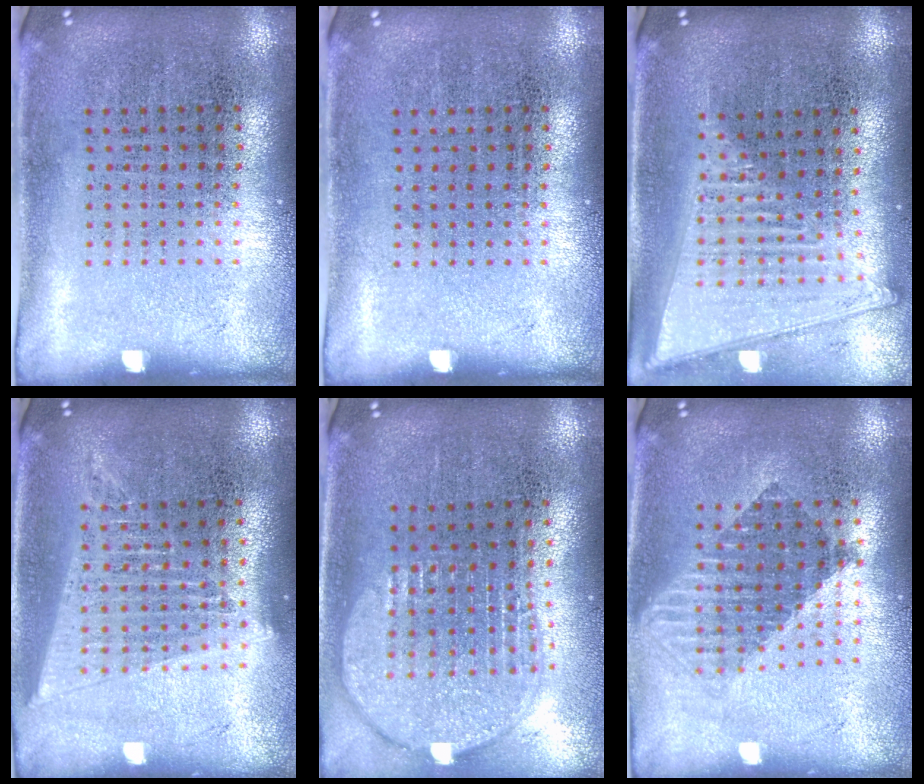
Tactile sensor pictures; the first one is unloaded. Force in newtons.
{"total": 0.0}
{"total": 1.9, "press": 1.7, "slide": 0.9}
{"total": 1.8, "press": 1.6, "slide": 0.9}
{"total": 2.0, "press": 1.7, "slide": 1.1}
{"total": 1.6, "press": 1.4, "slide": 0.9}